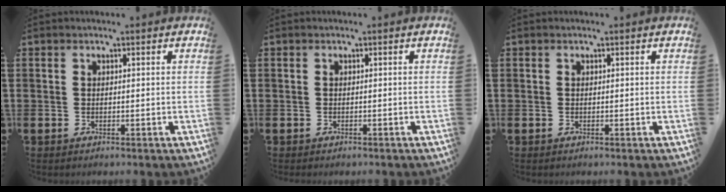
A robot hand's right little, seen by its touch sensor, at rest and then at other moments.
{"total": 0.0}
{"total": 0.0}